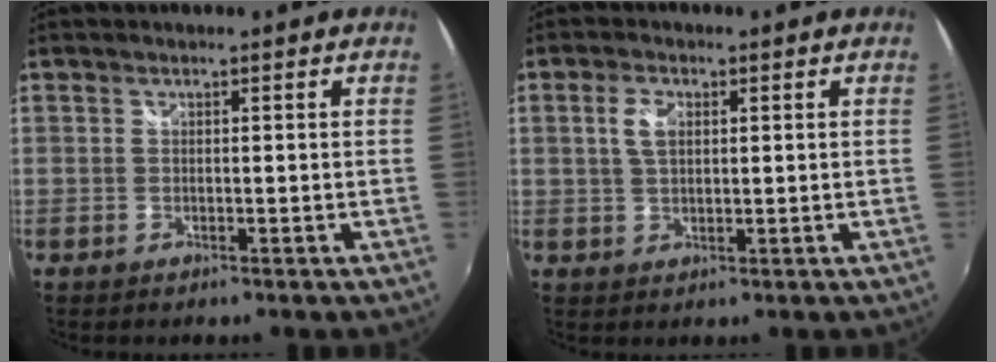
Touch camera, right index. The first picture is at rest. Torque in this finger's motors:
{"motor_torque": [0.94, 0.49, 0.16, 0.07]}